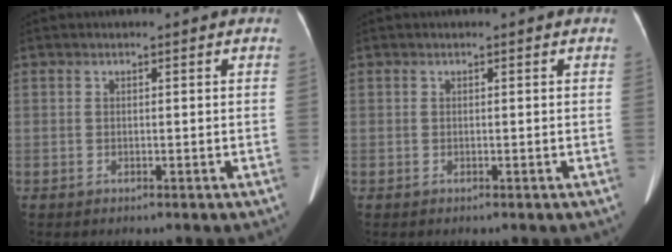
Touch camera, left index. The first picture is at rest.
{"total": 0.0}